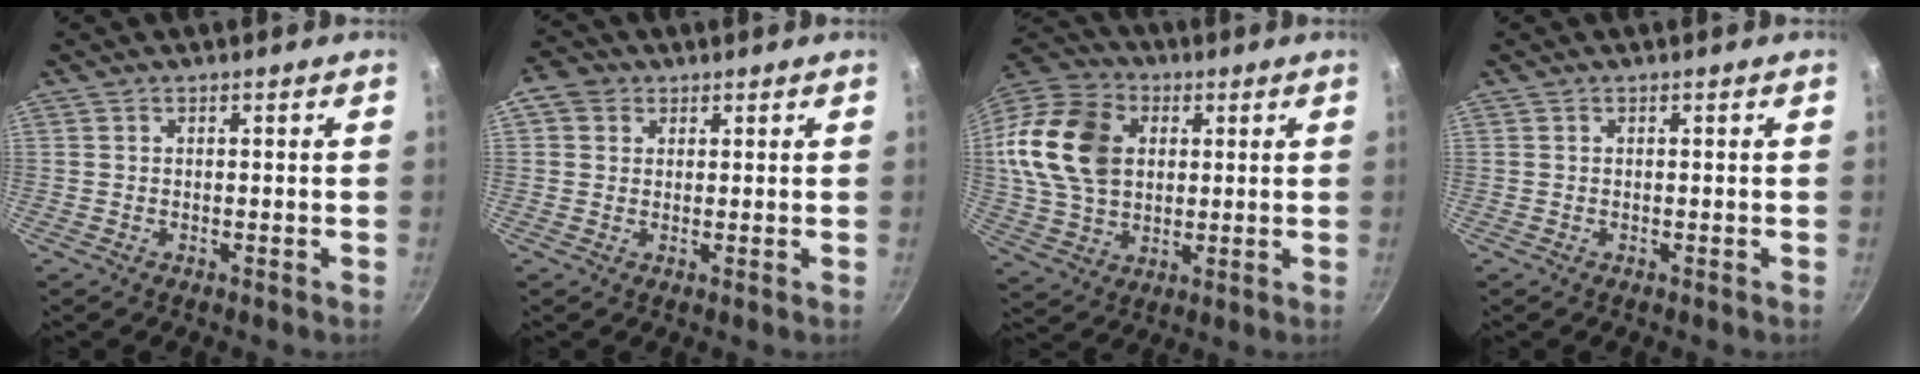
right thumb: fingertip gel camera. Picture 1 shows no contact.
{"total": 4.1, "force": [1.4, 3.5, 1.6], "torque": [-0.008, 0.001, 0.016]}
{"total": 19.4, "force": [3.6, 14.3, 12.6], "torque": [-0.228, 0.013, 0.062]}
{"total": 0.0}